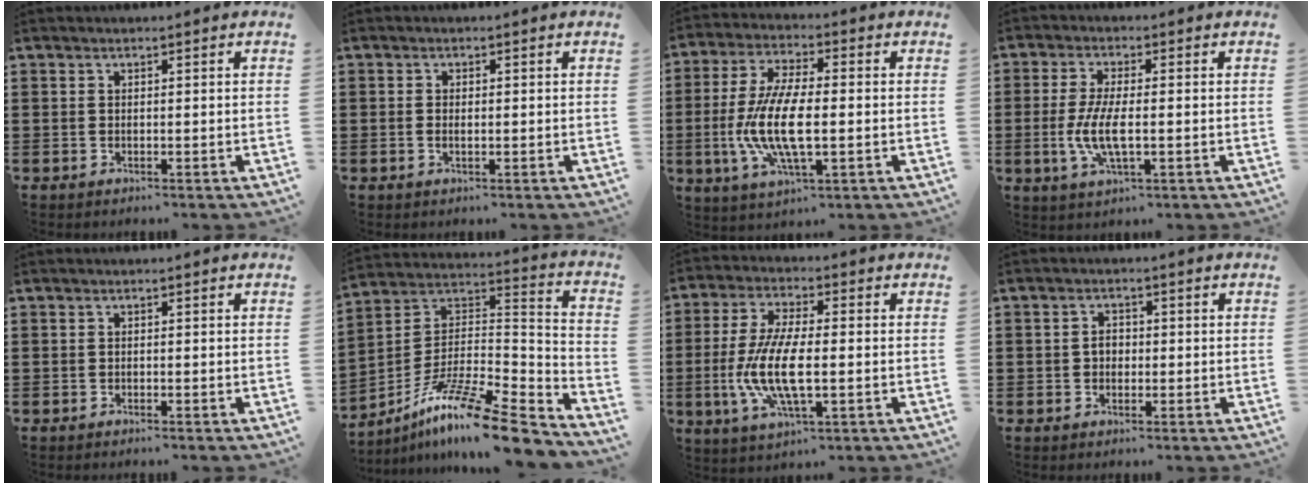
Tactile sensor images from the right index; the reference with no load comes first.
{"total": 0.5, "force": [-0.1, 0.3, 0.4], "torque": [-0.008, -0.002, 0.000]}
{"total": 10.5, "force": [-1.9, 3.6, 9.7], "torque": [-0.223, -0.016, -0.040]}
{"total": 6.0, "force": [-1.2, 1.8, 5.6], "torque": [-0.129, -0.008, -0.030]}
{"total": 0.6, "force": [-0.5, -0.2, 0.0], "torque": [-0.001, -0.002, -0.011]}
{"total": 13.2, "force": [-10.1, 1.2, 8.5], "torque": [-0.144, 0.018, -0.189]}
{"total": 9.7, "force": [-2.0, 3.2, 8.9], "torque": [-0.201, -0.013, -0.043]}
{"total": 1.9, "force": [-0.2, 1.4, 1.2], "torque": [-0.025, 0.005, -0.006]}